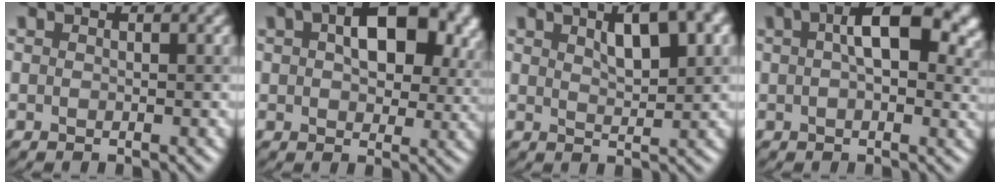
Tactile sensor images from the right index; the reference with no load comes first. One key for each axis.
{"total": 11.1, "fx": 3.7, "fy": 6.6, "fz": 8.1, "tx": -0.115, "ty": 0.013, "tz": 0.057}
{"total": 5.8, "fx": 2.9, "fy": 1.7, "fz": 4.7, "tx": -0.070, "ty": 0.010, "tz": 0.045}
{"total": 10.0, "fx": 3.1, "fy": 4.9, "fz": 8.2, "tx": -0.110, "ty": 0.016, "tz": 0.038}